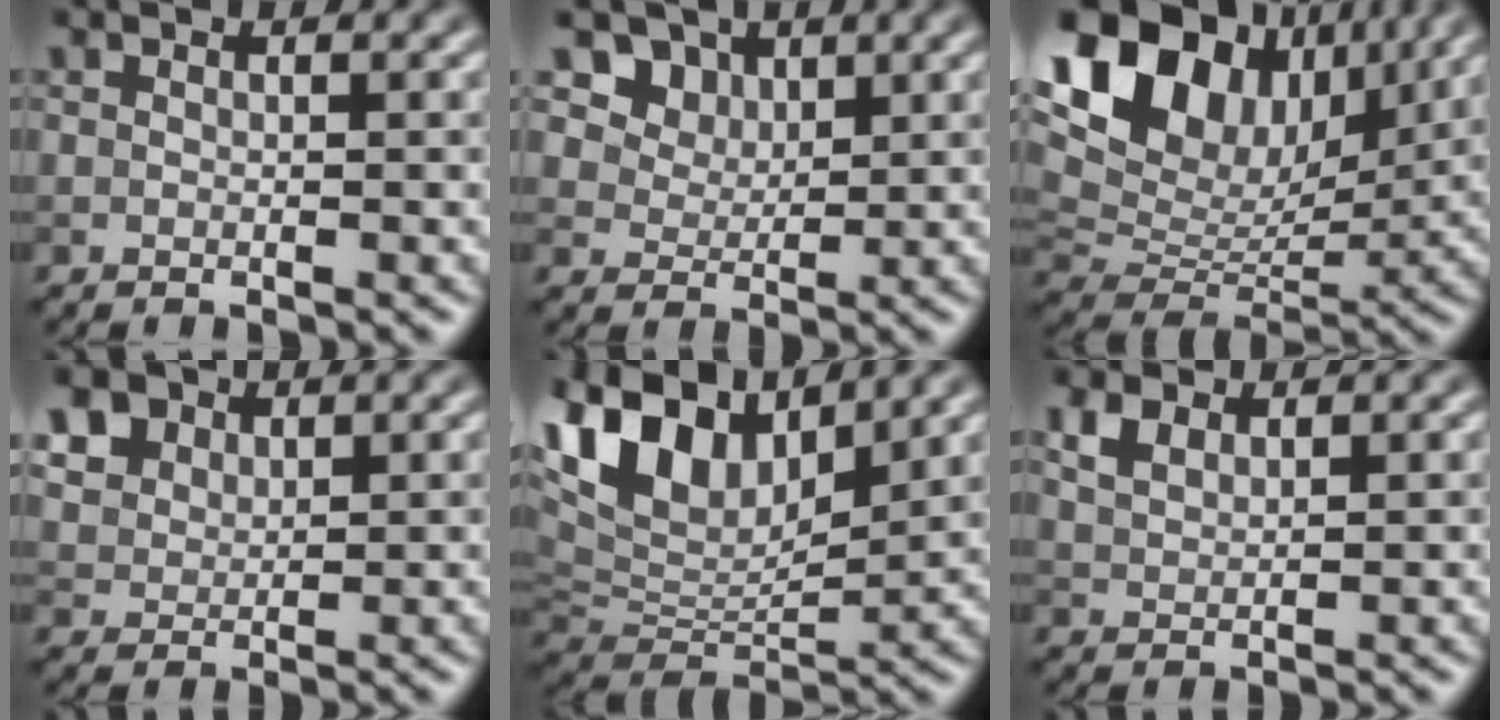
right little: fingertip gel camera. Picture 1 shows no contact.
{"total": 7.2, "force": [4.3, 5.0, 2.8], "torque": [-0.062, -0.003, 0.075]}
{"total": 15.0, "force": [7.1, 9.4, 9.3], "torque": [-0.194, 0.044, 0.130]}
{"total": 7.5, "force": [4.3, 5.1, 3.4], "torque": [-0.108, 0.016, 0.077]}
{"total": 11.5, "force": [6.4, 6.0, 7.5], "torque": [-0.171, 0.028, 0.116]}
{"total": 2.1, "force": [1.4, 1.2, 1.0], "torque": [-0.029, 0.005, 0.032]}